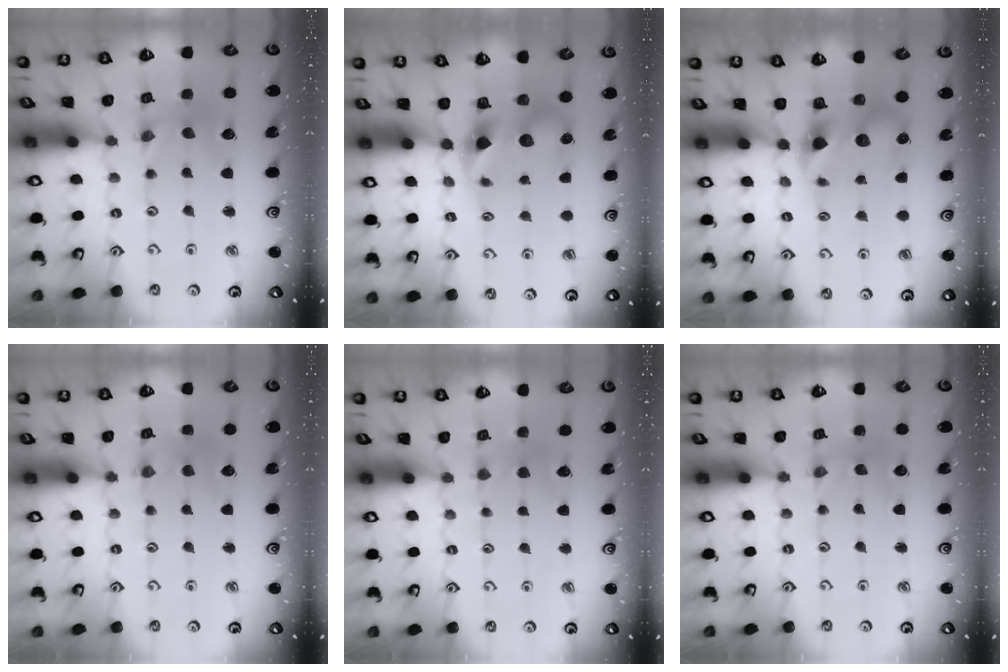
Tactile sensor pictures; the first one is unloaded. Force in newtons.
{"total": 8.3, "press": 8.2, "slide": 1.1}
{"total": 6.6, "press": 6.6, "slide": 0.7}
{"total": 2.1, "press": 2.1, "slide": 0.4}
{"total": 2.7, "press": 2.7, "slide": 0.5}
{"total": 0.0}